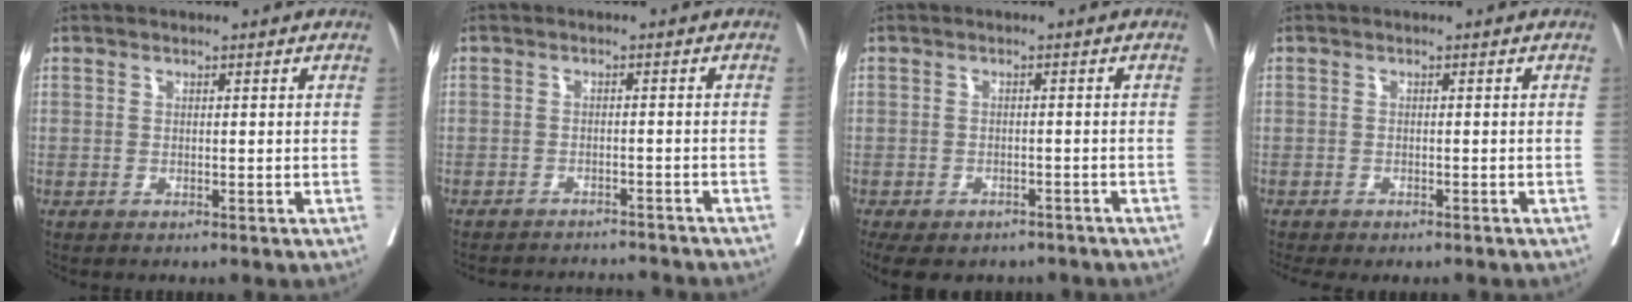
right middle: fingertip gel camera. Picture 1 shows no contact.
{"total": 11.1, "force": [-10.6, 1.7, 2.6], "torque": [-0.040, 0.004, -0.124]}
{"total": 12.7, "force": [-9.4, 6.7, 5.2], "torque": [-0.119, -0.008, -0.110]}
{"total": 4.7, "force": [-4.0, 1.2, 2.0], "torque": [-0.022, 0.001, -0.055]}